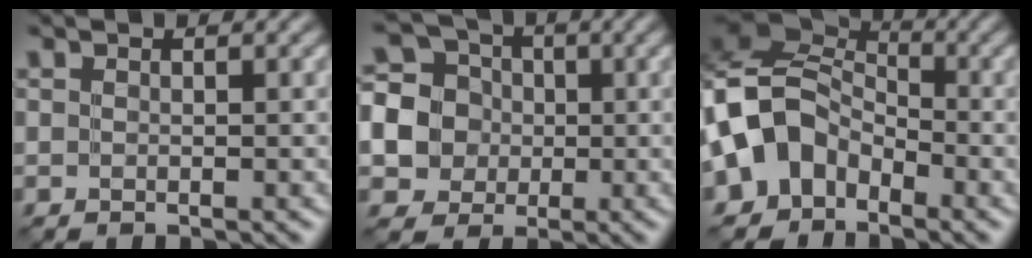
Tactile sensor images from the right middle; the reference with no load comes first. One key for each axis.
{"total": 11.4, "fx": -0.8, "fy": 10.8, "fz": 3.6, "tx": -0.113, "ty": 0.020, "tz": -0.034}
{"total": 7.4, "fx": -3.4, "fy": 5.6, "fz": 3.5, "tx": -0.055, "ty": 0.010, "tz": -0.090}